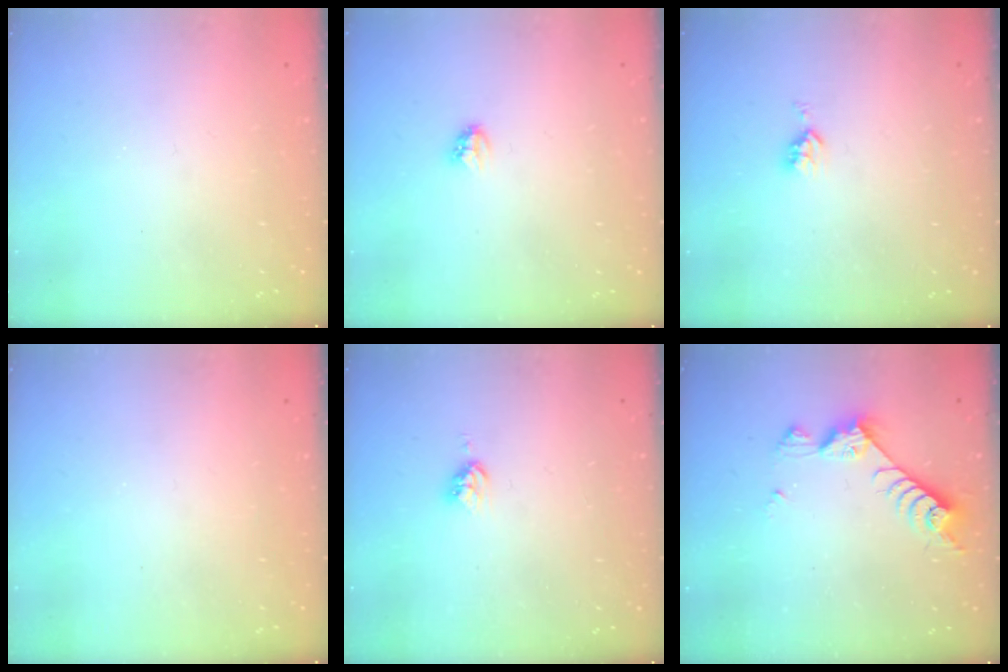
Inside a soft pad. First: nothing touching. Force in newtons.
{"total": 2.8, "press": 2.8, "slide": 0.3}
{"total": 4.4, "press": 4.3, "slide": 0.6}
{"total": 0.0}
{"total": 3.7, "press": 3.7, "slide": 0.5}
{"total": 7.9, "press": 7.8, "slide": 1.3}